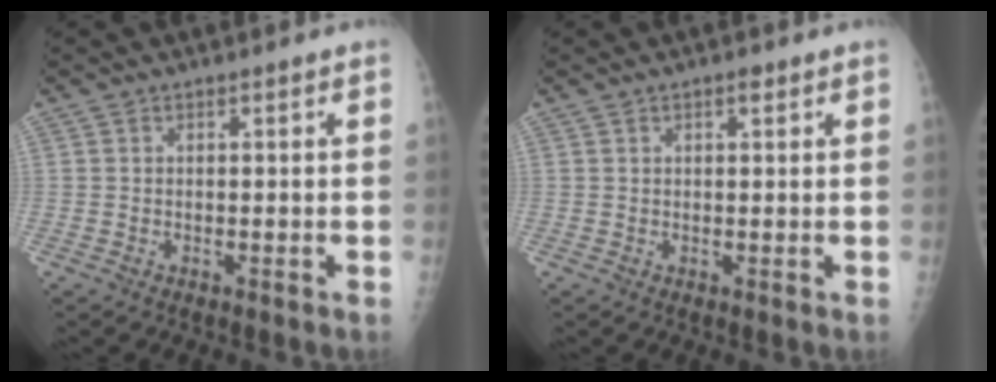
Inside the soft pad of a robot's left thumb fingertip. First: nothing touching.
{"total": 1.5, "force": [0.8, 0.8, 1.0], "torque": [-0.011, -0.001, 0.011]}